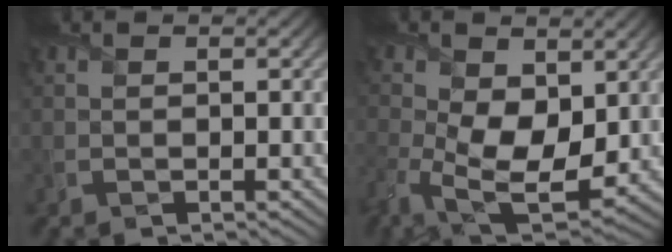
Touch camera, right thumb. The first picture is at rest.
{"total": 10.8, "force": [-0.6, 6.6, 8.5], "torque": [-0.200, -0.021, -0.003]}